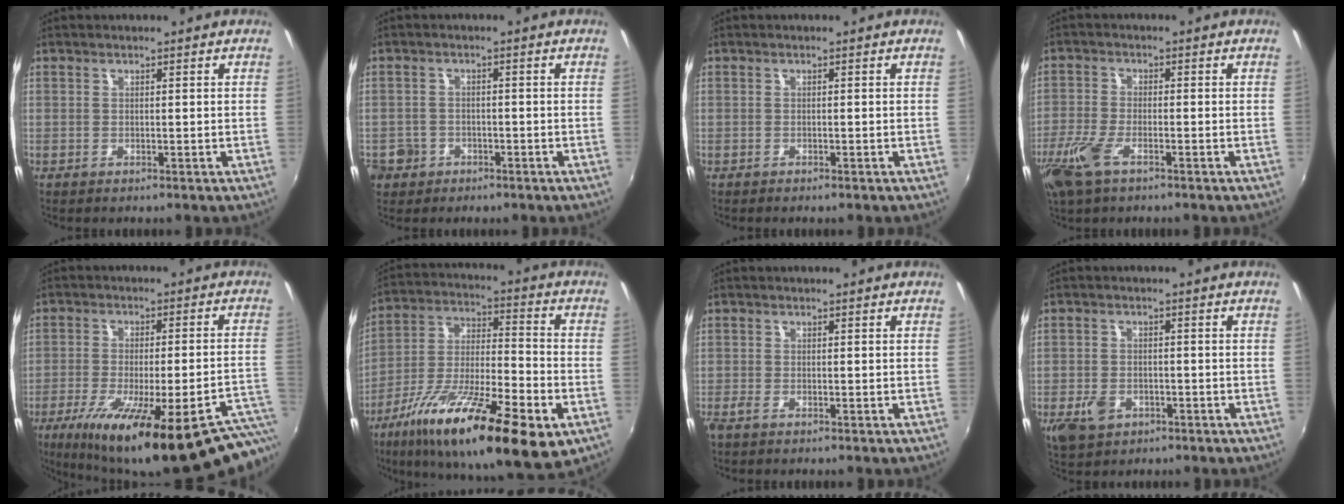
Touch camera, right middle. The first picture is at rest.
{"total": 5.7, "force": [-2.4, 4.9, 1.4], "torque": [-0.052, 0.006, -0.036]}
{"total": 0.6, "force": [-0.5, 0.2, 0.3], "torque": [-0.006, -0.001, -0.009]}
{"total": 7.6, "force": [-4.4, 3.0, 5.4], "torque": [-0.137, -0.014, -0.088]}
{"total": 29.3, "force": [-20.5, 5.8, 20.1], "torque": [-0.294, -0.063, -0.282]}
{"total": 25.6, "force": [-12.8, 6.5, 21.1], "torque": [-0.361, -0.043, -0.221]}
{"total": 1.4, "force": [-1.0, 0.4, 0.9], "torque": [-0.019, -0.004, -0.021]}
{"total": 5.8, "force": [-2.8, 4.1, 3.0], "torque": [-0.077, -0.003, -0.045]}